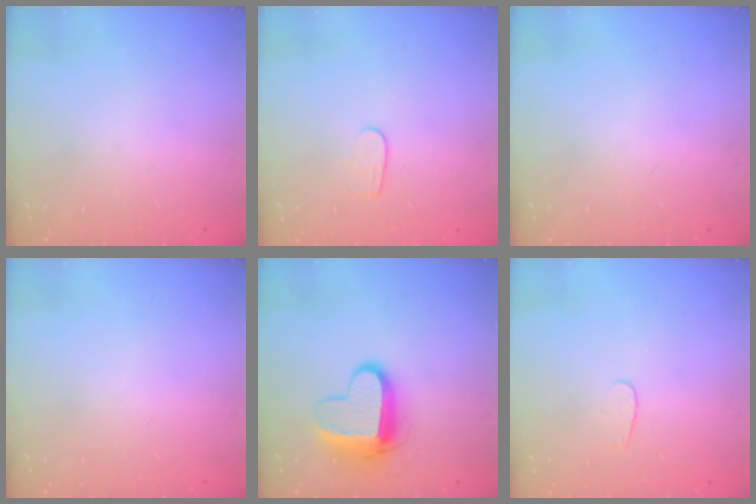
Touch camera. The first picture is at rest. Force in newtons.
{"total": 4.6, "press": 4.6, "slide": 0.2}
{"total": 0.0}
{"total": 0.0}
{"total": 11.1, "press": 11.0, "slide": 1.3}
{"total": 3.1, "press": 3.1, "slide": 0.4}